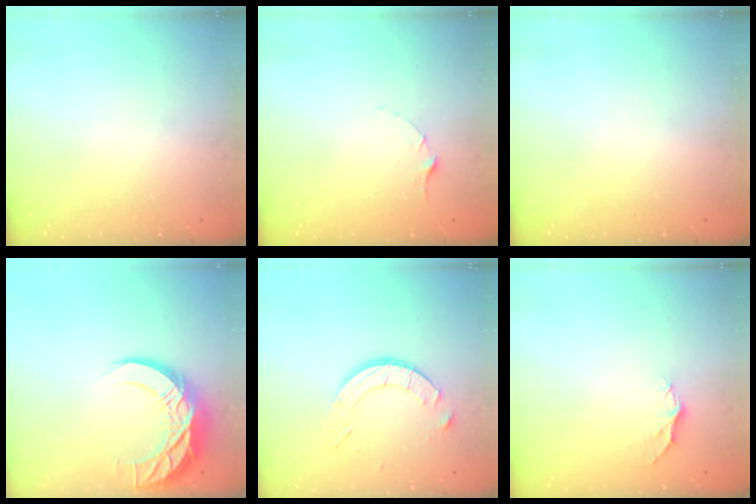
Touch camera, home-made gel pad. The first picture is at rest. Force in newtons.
{"total": 2.5, "press": 2.5, "slide": 0.3}
{"total": 0.0}
{"total": 13.7, "press": 13.7, "slide": 0.9}
{"total": 9.8, "press": 9.8, "slide": 0.9}
{"total": 5.1, "press": 5.1, "slide": 0.2}